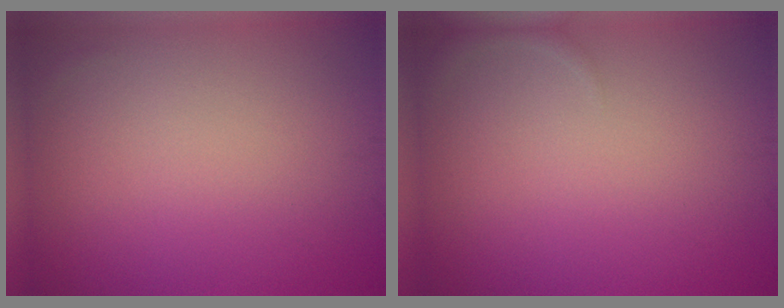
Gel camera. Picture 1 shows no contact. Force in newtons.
{"total": 0.7, "press": 0.7, "slide": 0.1}